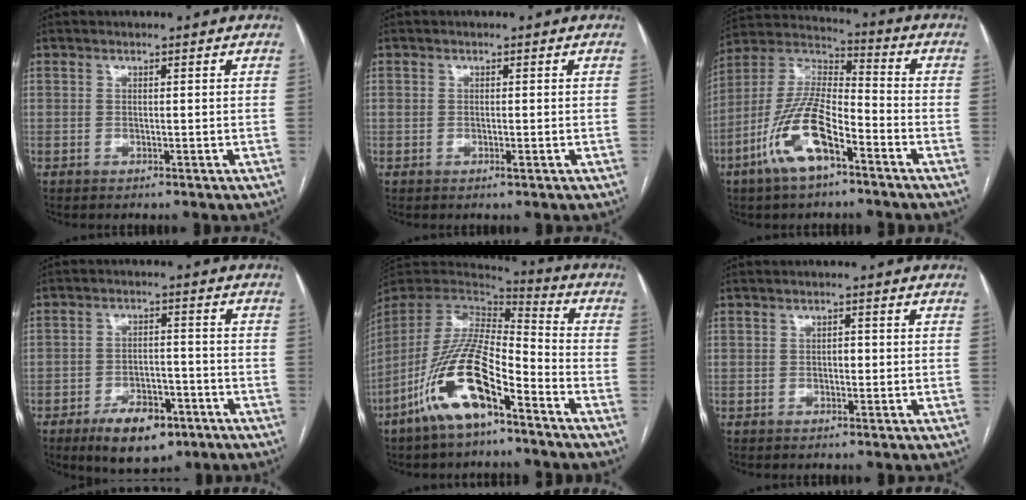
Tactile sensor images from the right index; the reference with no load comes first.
{"total": 1.0, "force": [-0.2, 0.5, 0.9], "torque": [-0.017, -0.001, -0.002]}
{"total": 13.5, "force": [-6.7, 3.8, 11.2], "torque": [-0.234, 0.003, -0.128]}
{"total": 9.1, "force": [-5.6, 4.2, 5.9], "torque": [-0.094, -0.003, -0.084]}
{"total": 16.1, "force": [-8.8, 3.6, 13.0], "torque": [-0.270, -0.016, -0.165]}
{"total": 1.6, "force": [-0.3, 0.8, 1.4], "torque": [-0.018, 0.004, -0.005]}